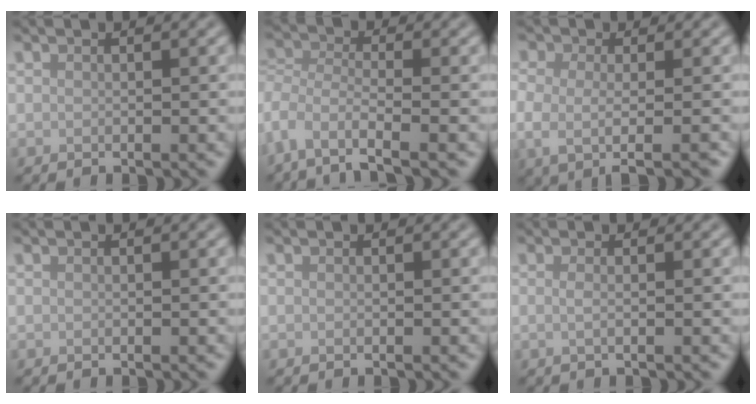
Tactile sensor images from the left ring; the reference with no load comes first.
{"total": 5.0, "force": [-2.9, 2.0, 3.6], "torque": [-0.078, -0.011, -0.064]}
{"total": 3.4, "force": [-0.7, 1.3, 3.0], "torque": [-0.053, -0.009, -0.014]}
{"total": 0.0}
{"total": 0.0}
{"total": 1.2, "force": [-0.1, 0.4, 1.1], "torque": [-0.015, -0.002, -0.005]}